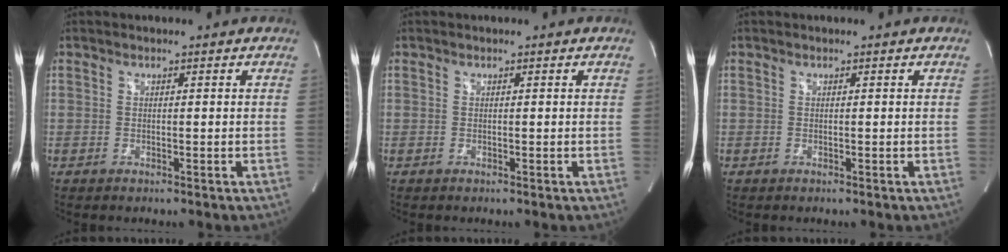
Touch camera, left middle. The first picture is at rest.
{"total": 0.0}
{"total": 0.0}